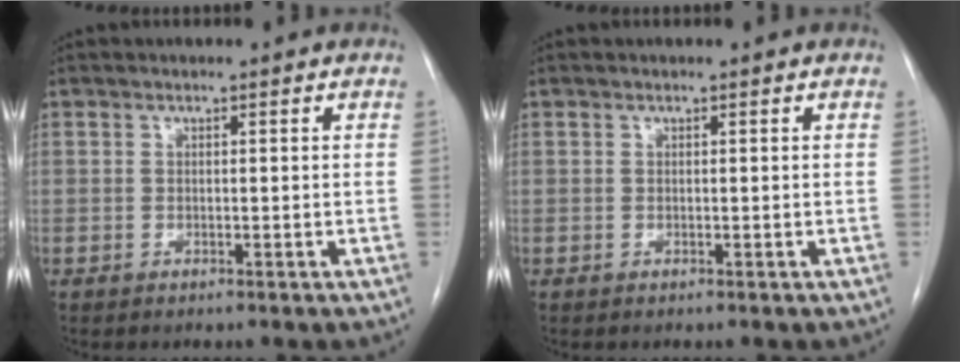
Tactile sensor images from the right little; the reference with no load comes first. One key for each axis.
{"total": 0.0}